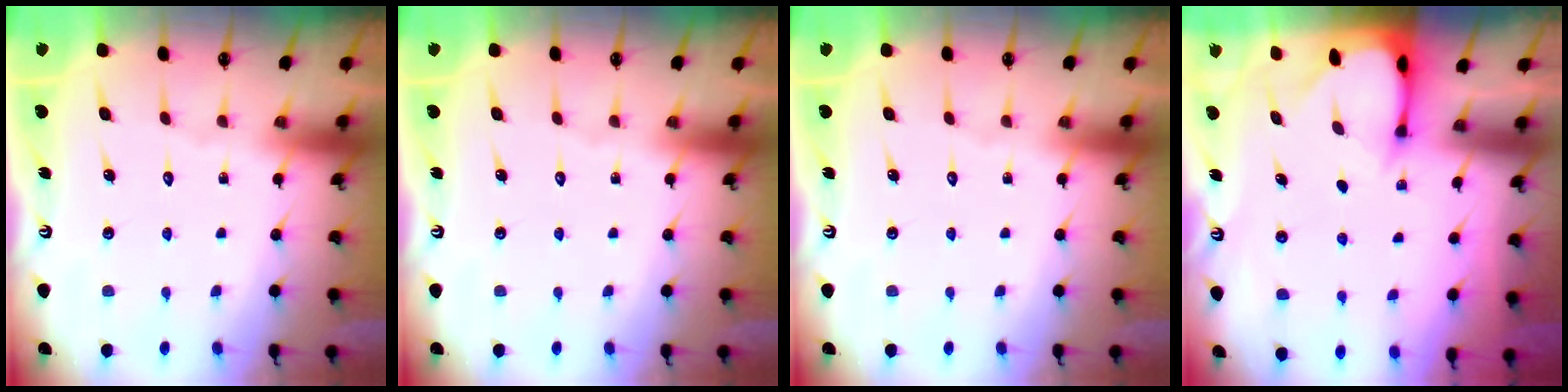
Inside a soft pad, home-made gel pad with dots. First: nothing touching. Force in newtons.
{"total": 0.0}
{"total": 0.0}
{"total": 2.4, "press": 2.4, "slide": 0.1}